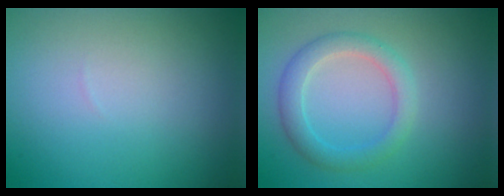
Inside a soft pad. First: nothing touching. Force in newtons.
{"total": 2.9, "press": 2.9, "slide": 0.2}